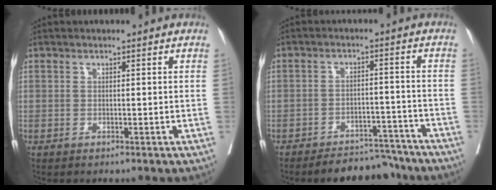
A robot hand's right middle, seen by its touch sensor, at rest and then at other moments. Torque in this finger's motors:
{"motor_torque": [0.27, -0.50, 0.02, -0.01]}